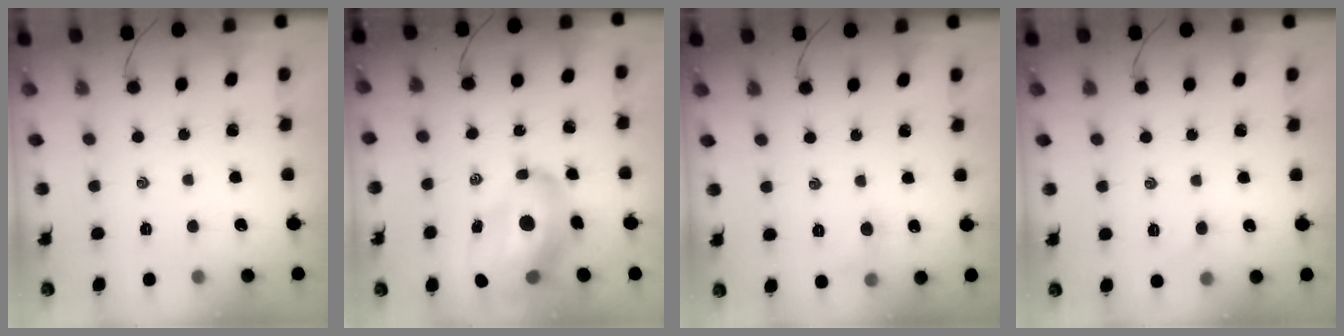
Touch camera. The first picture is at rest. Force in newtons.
{"total": 16.7, "press": 16.1, "slide": 4.6}
{"total": 5.6, "press": 5.3, "slide": 1.8}
{"total": 2.4, "press": 2.3, "slide": 0.7}